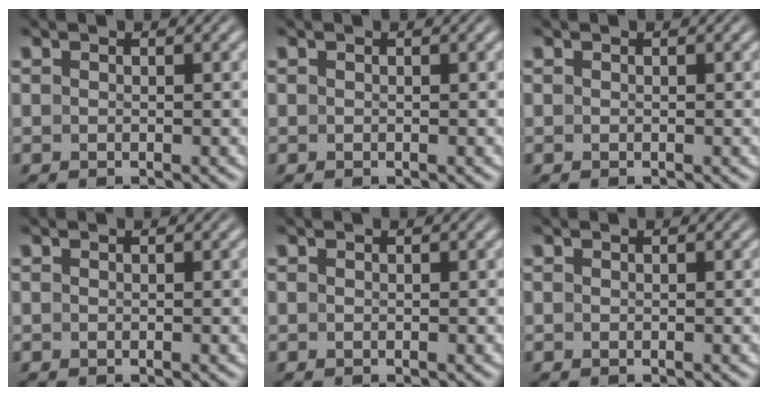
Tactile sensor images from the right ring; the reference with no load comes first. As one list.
[{"total": 0.0}, {"total": 0.0}, {"total": 0.0}, {"total": 0.0}, {"total": 0.0}]